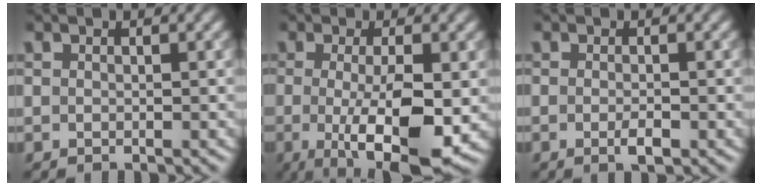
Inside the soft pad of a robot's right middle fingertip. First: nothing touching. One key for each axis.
{"total": 8.6, "fx": -1.6, "fy": 2.2, "fz": 8.2, "tx": -0.133, "ty": -0.018, "tz": -0.020}
{"total": 1.4, "fx": -0.6, "fy": 0.4, "fz": 1.3, "tx": -0.023, "ty": -0.004, "tz": -0.011}